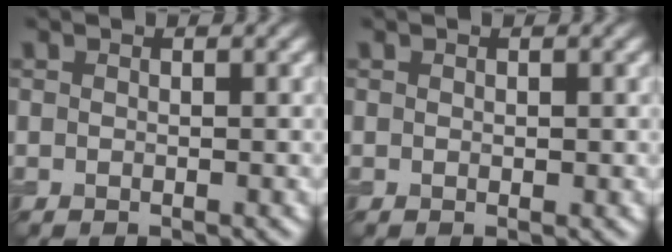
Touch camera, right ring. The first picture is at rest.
{"total": 0.0}